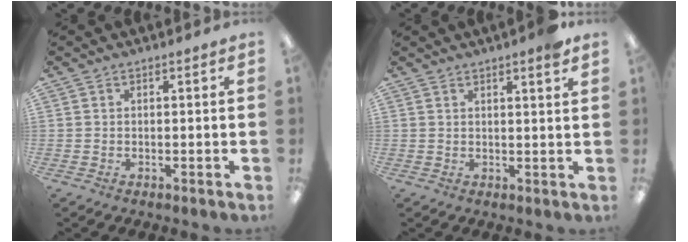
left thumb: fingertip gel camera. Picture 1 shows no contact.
{"total": 2.8, "force": [2.2, -0.1, 1.7], "torque": [-0.030, -0.007, 0.037]}